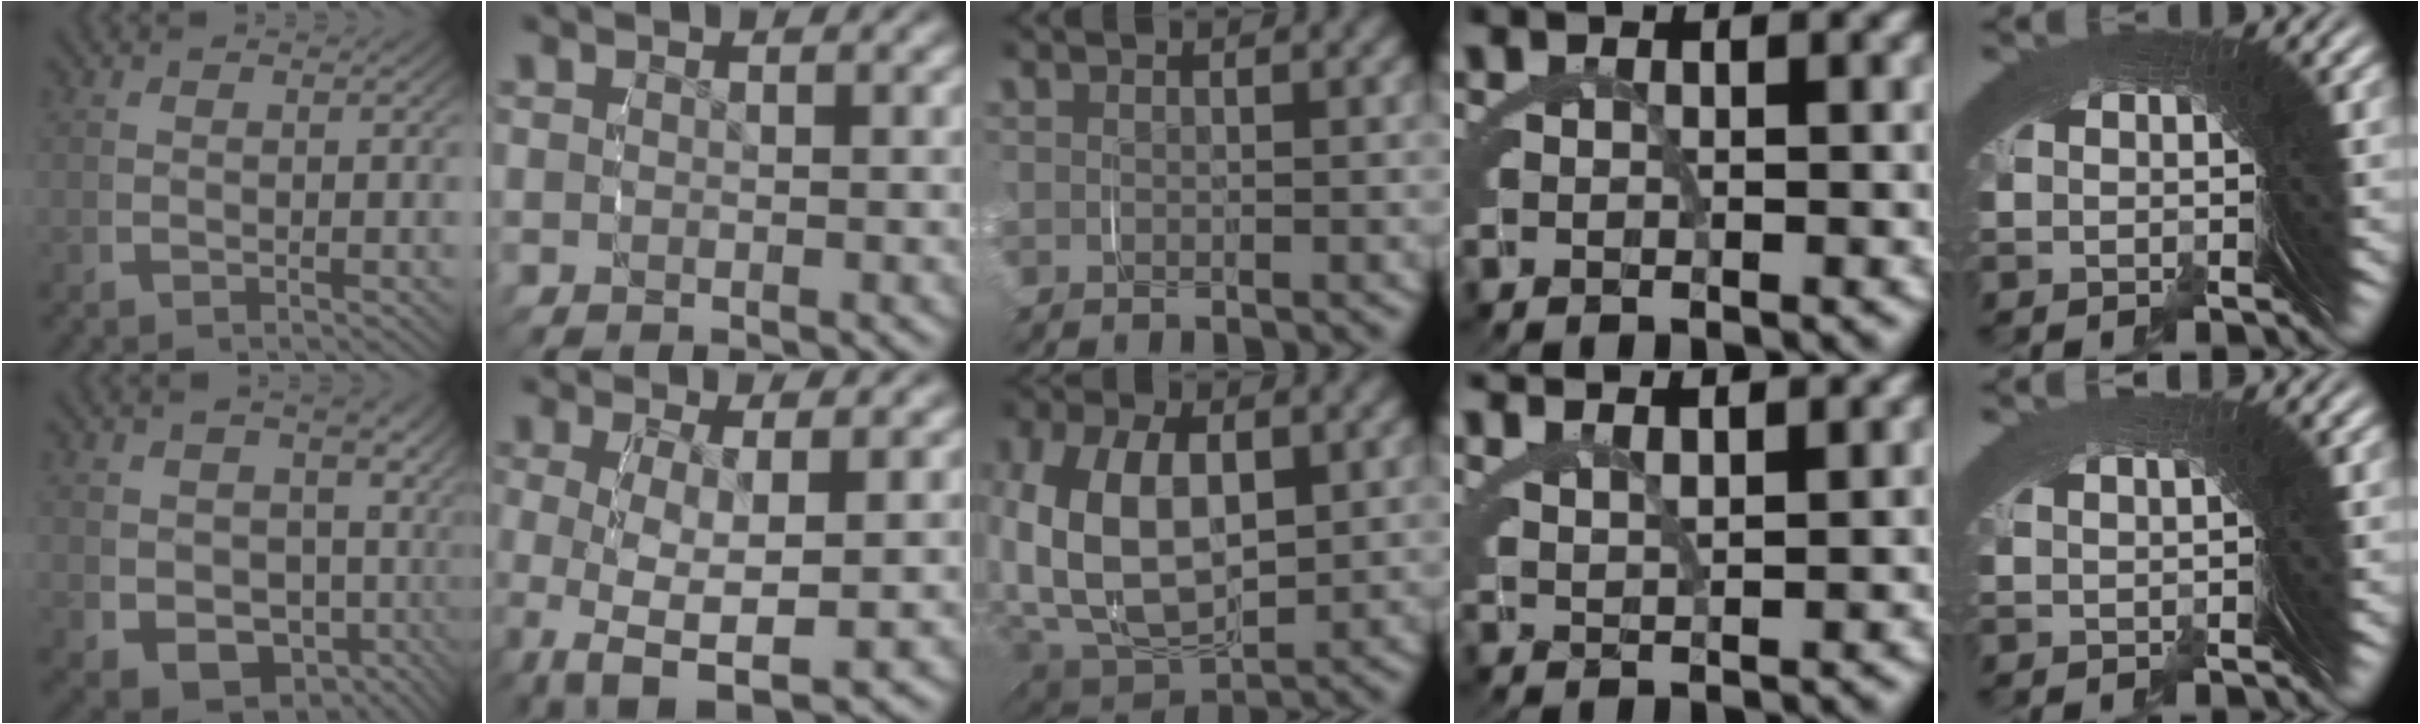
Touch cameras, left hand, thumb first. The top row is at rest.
{"thumb": {"total": 12.2, "force": [-1.5, 9.0, 8.0], "torque": [-0.175, -0.081, 0.015]}, "index": {"total": 8.0, "force": [-3.1, 4.4, 5.9], "torque": [-0.152, -0.056, -0.020]}, "middle": {"total": 11.2, "force": [0.2, 7.9, 7.9], "torque": [-0.193, -0.027, 0.020]}, "ring": {"total": 3.4, "force": [3.3, -0.2, 1.0], "torque": [-0.007, 0.019, 0.048]}, "little": {"total": 1.0, "force": [0.9, -0.5, 0.1], "torque": [0.008, 0.008, 0.016]}}